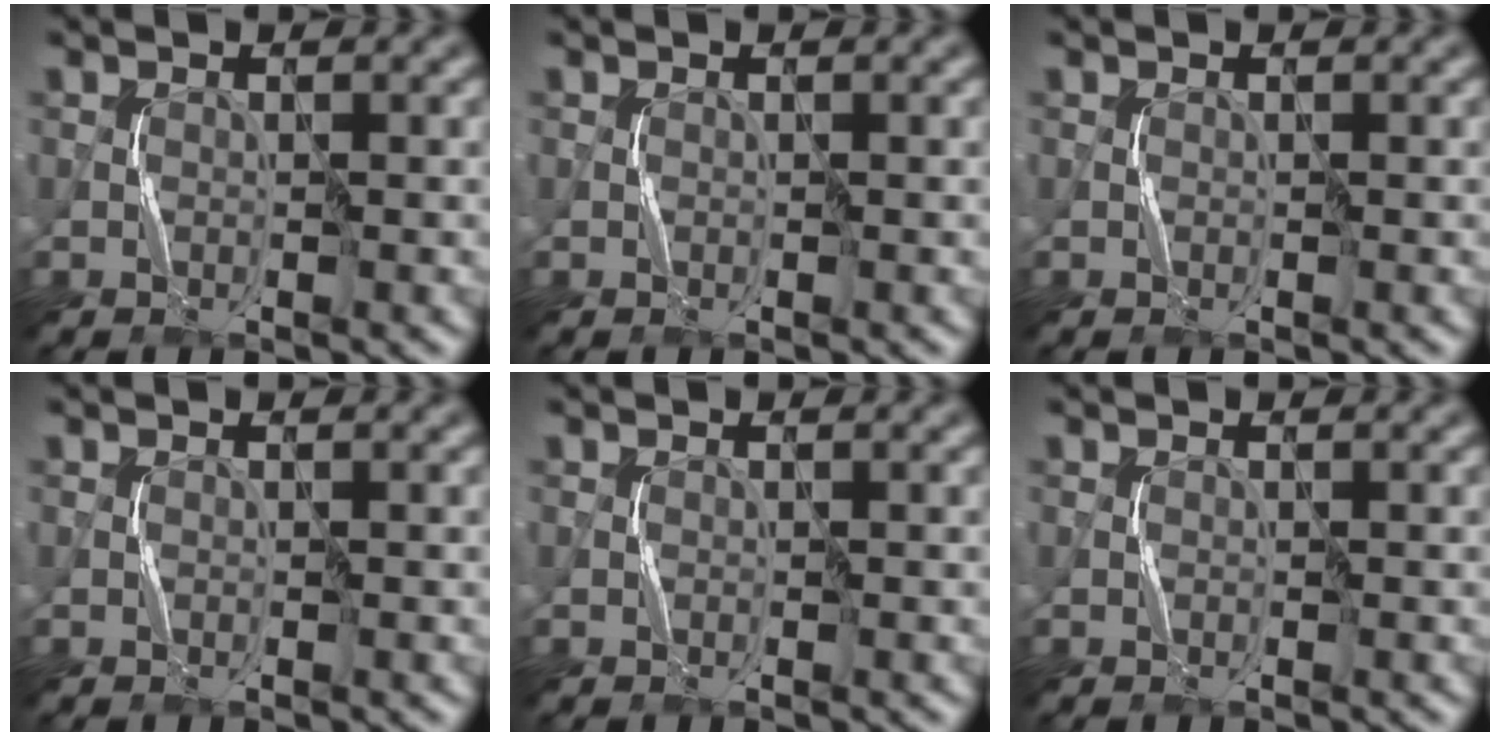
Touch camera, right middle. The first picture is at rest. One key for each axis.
{"total": 0.0}
{"total": 0.0}
{"total": 0.0}
{"total": 0.0}
{"total": 0.0}